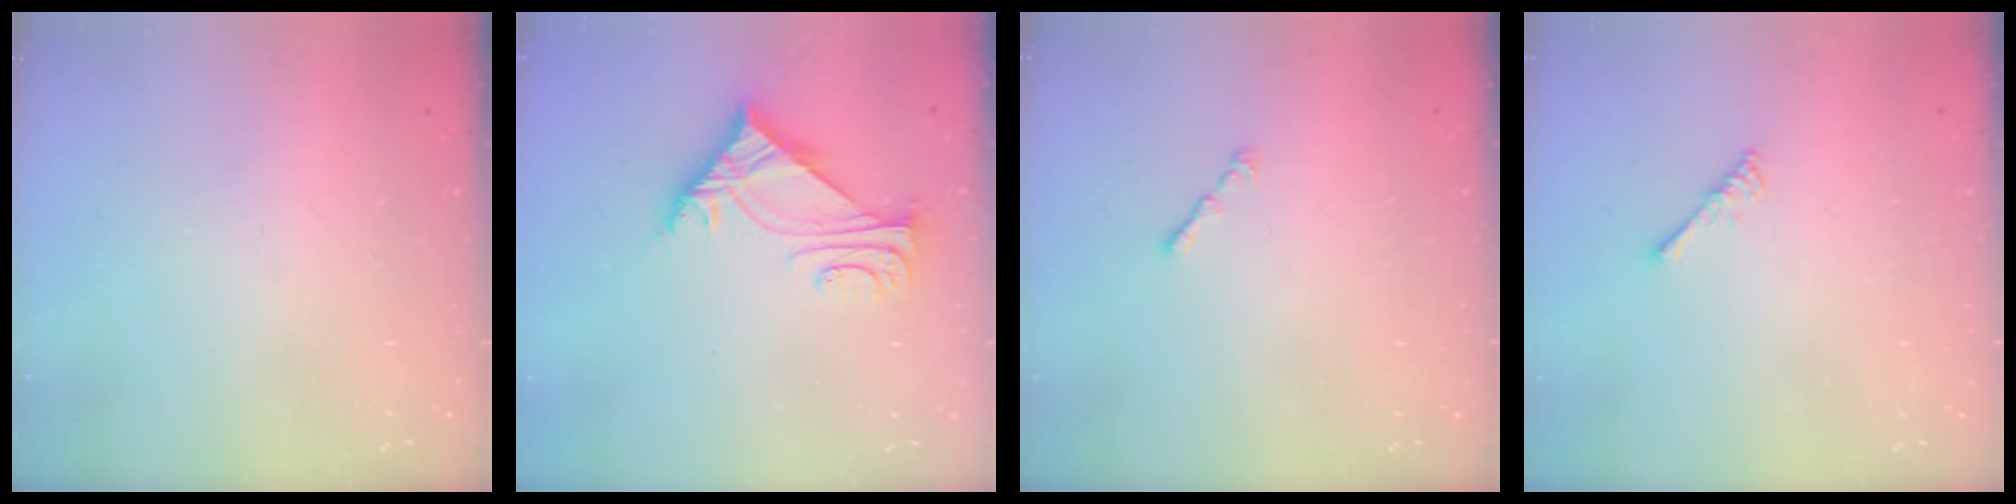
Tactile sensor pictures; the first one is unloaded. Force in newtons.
{"total": 6.6, "press": 6.6, "slide": 0.1}
{"total": 1.0, "press": 0.9, "slide": 0.5}
{"total": 2.7, "press": 2.6, "slide": 0.5}